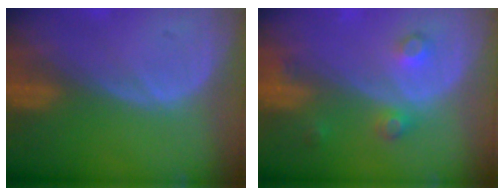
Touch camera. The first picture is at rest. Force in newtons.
{"total": 3.8, "press": 3.4, "slide": 1.5}